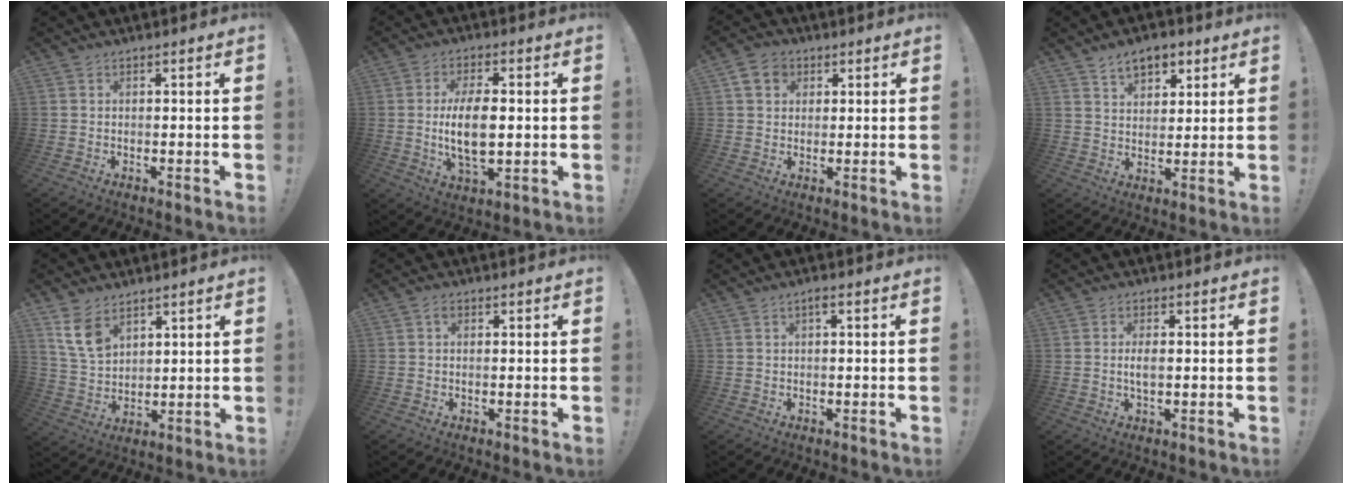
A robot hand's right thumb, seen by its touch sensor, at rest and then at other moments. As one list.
[{"total": 11.8, "force": [-0.1, 5.5, 10.5], "torque": [-0.198, -0.011, -0.008]}, {"total": 6.3, "force": [2.5, 5.1, 2.7], "torque": [-0.040, 0.000, 0.050]}, {"total": 8.1, "force": [4.9, 5.2, 3.8], "torque": [-0.045, -0.023, 0.090]}, {"total": 9.6, "force": [6.0, 5.7, 4.8], "torque": [-0.088, -0.026, 0.120]}, {"total": 1.0, "force": [0.4, 0.7, 0.7], "torque": [-0.001, 0.000, 0.003]}, {"total": 1.2, "force": [0.3, 0.1, 1.2], "torque": [-0.026, 0.004, 0.003]}, {"total": 3.0, "force": [-0.2, 1.2, 2.7], "torque": [-0.044, -0.005, -0.010]}]